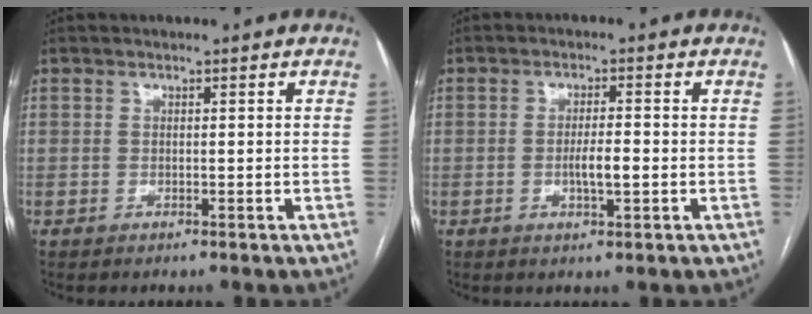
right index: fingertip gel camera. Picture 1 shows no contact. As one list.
[{"total": 3.6, "force": [-0.8, 0.5, 3.5], "torque": [-0.063, -0.002, -0.013]}]